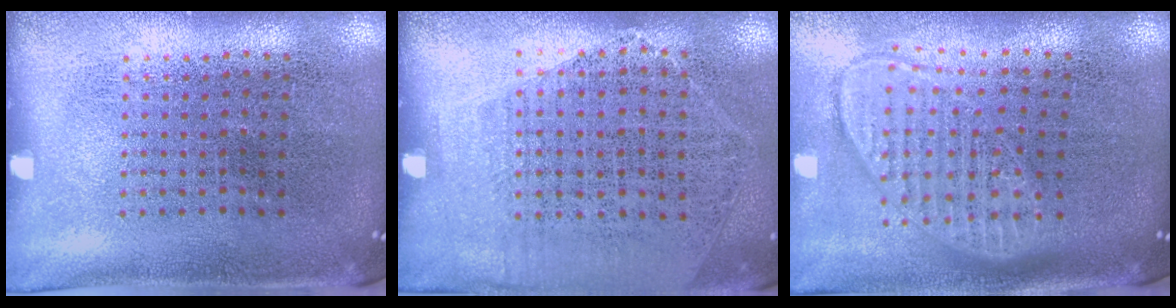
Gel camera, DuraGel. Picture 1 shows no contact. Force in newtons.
{"total": 1.2, "press": 1.0, "slide": 0.6}
{"total": 1.9, "press": 1.5, "slide": 1.1}